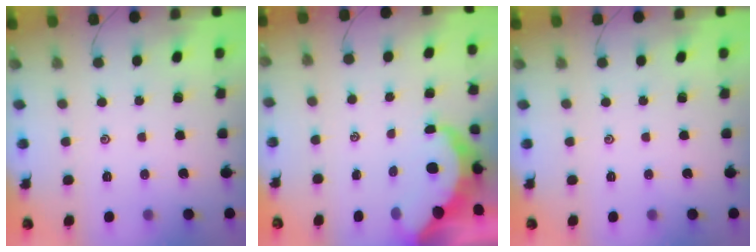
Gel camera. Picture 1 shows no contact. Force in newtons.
{"total": 8.3, "press": 8.2, "slide": 1.3}
{"total": 0.0}